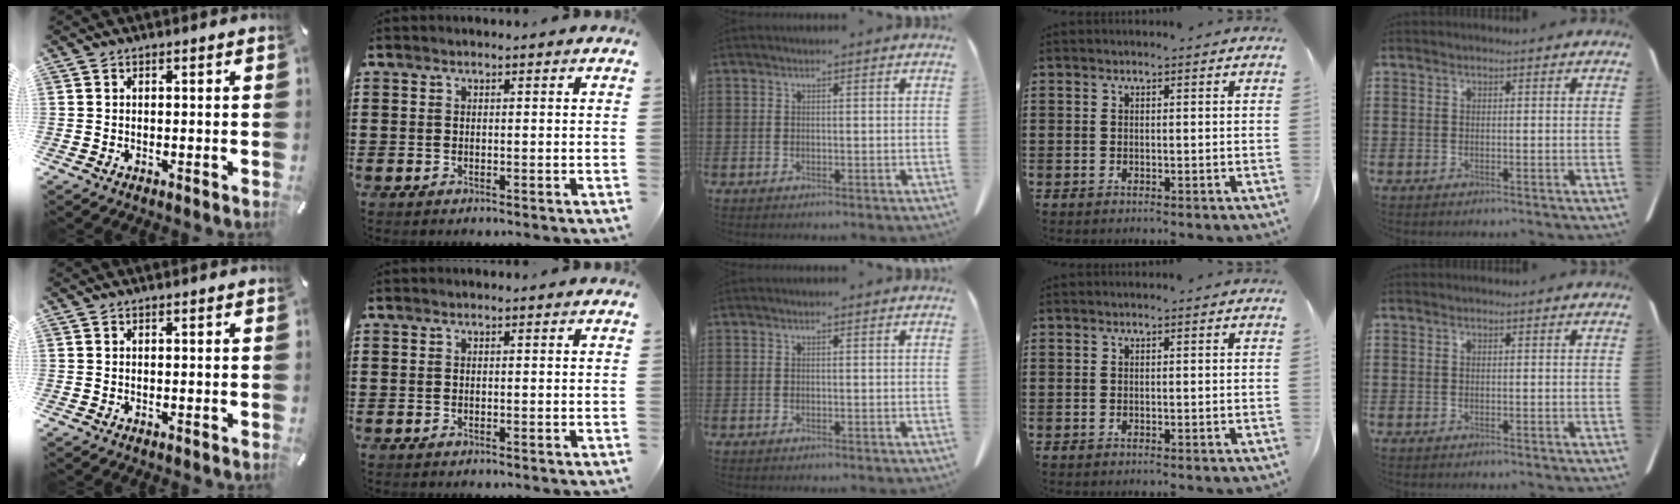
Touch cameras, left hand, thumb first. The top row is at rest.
{}